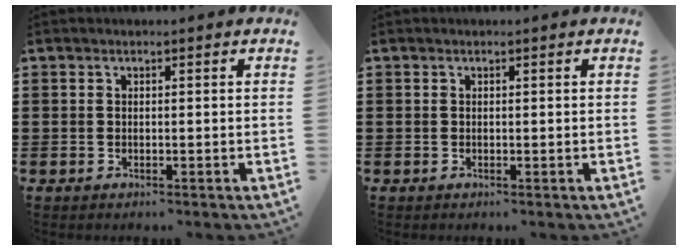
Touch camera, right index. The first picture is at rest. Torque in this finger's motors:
{"motor_torque": [0.01, -0.01, 0.00, 0.00]}